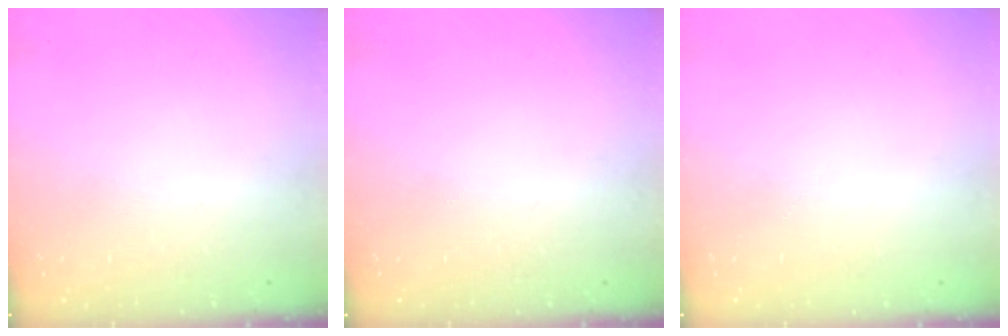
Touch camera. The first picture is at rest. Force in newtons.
{"total": 0.0}
{"total": 0.0}